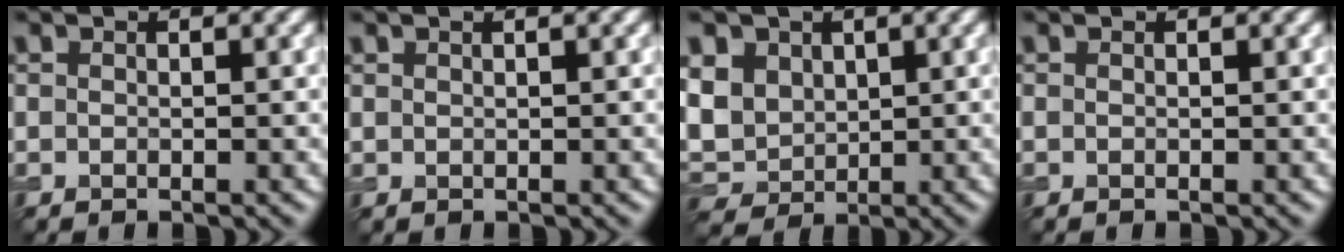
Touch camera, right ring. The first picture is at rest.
{"total": 0.6, "force": [0.5, 0.1, 0.2], "torque": [-0.003, 0.002, 0.009]}
{"total": 6.6, "force": [1.6, 5.4, 3.4], "torque": [-0.096, 0.019, 0.028]}
{"total": 0.0}